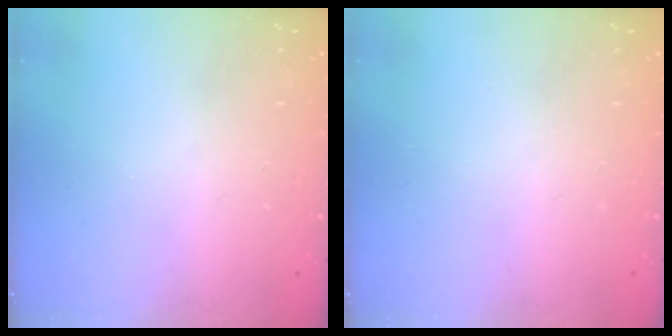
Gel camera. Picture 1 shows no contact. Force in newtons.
{"total": 0.0}